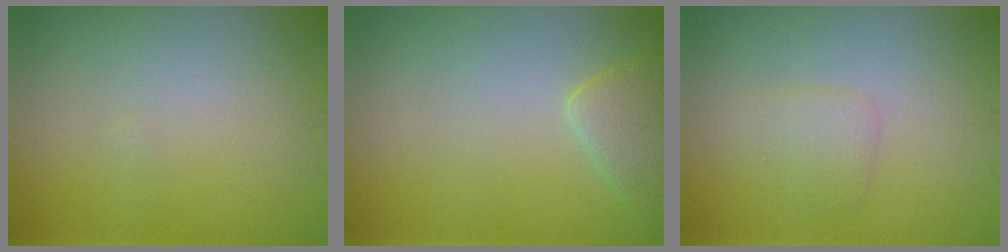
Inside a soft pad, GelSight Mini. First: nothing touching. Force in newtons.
{"total": 2.3, "press": 2.2, "slide": 0.2}
{"total": 1.8, "press": 1.8, "slide": 0.0}